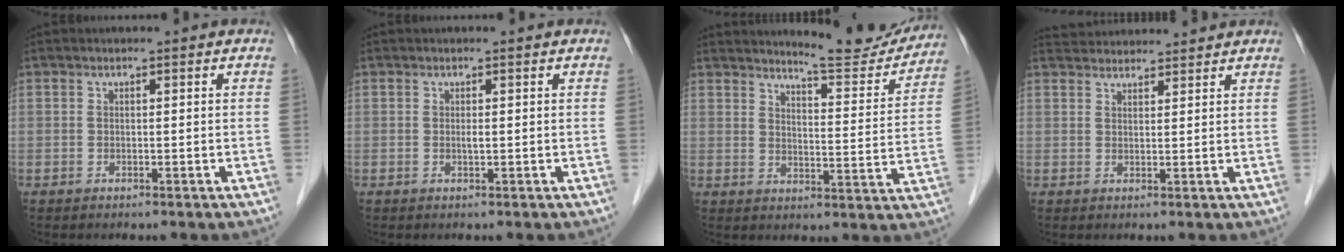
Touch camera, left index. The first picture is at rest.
{"total": 0.6, "force": [0.0, 0.1, 0.6], "torque": [-0.014, -0.001, 0.000]}
{"total": 11.9, "force": [11.6, 0.9, 2.8], "torque": [-0.033, -0.033, 0.143]}
{"total": 7.4, "force": [7.2, 1.0, 1.3], "torque": [-0.023, 0.037, 0.107]}